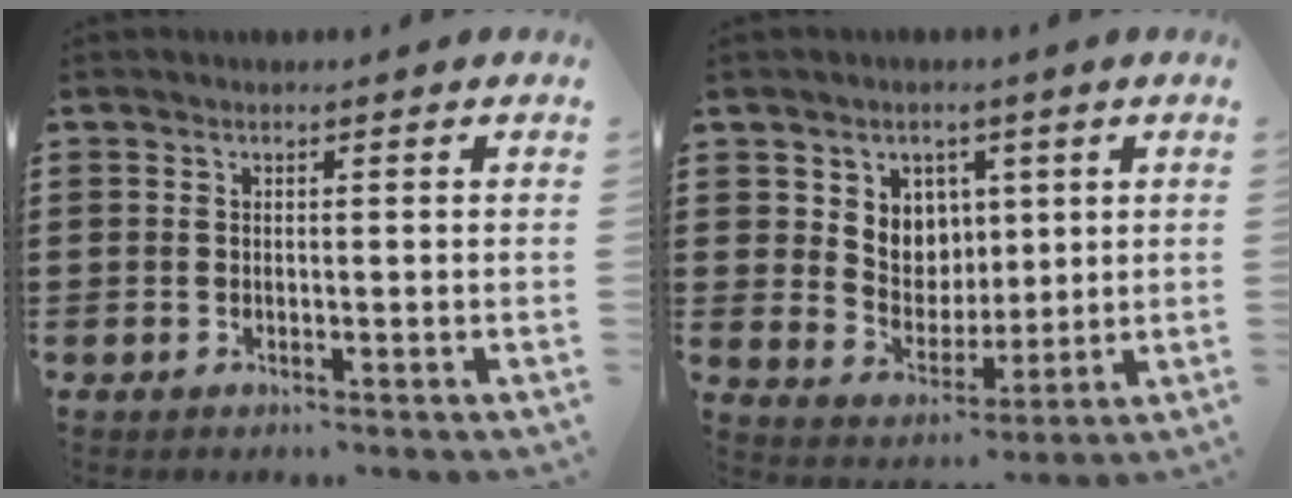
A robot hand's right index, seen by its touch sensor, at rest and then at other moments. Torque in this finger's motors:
{"motor_torque": [0.34, 0.13, 0.36, 0.07]}